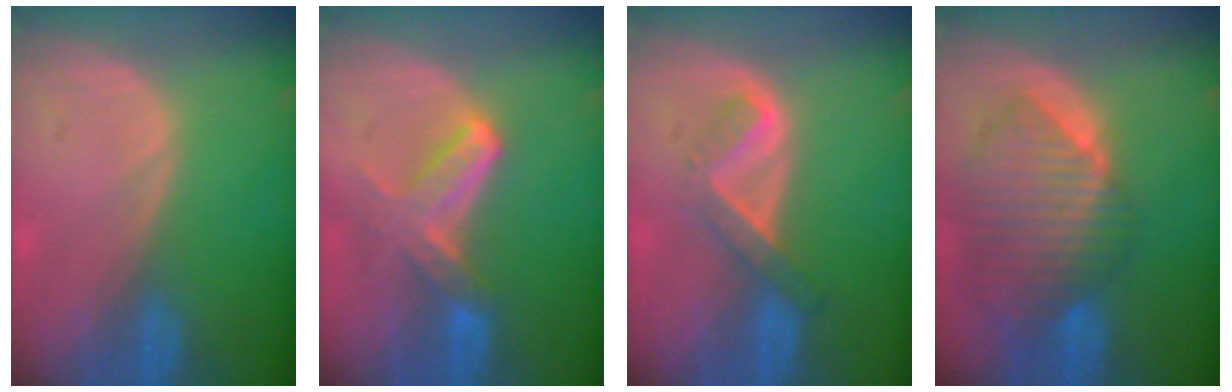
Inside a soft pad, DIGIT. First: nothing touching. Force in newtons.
{"total": 5.8, "press": 5.8, "slide": 0.3}
{"total": 5.1, "press": 4.4, "slide": 2.6}
{"total": 10.4, "press": 9.0, "slide": 5.1}